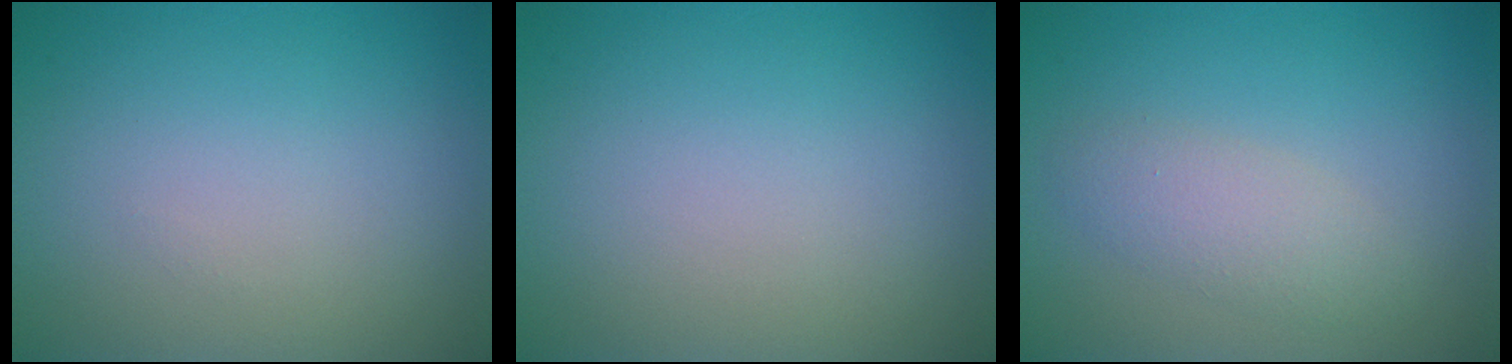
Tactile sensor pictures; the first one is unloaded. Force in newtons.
{"total": 0.0}
{"total": 2.4, "press": 2.4, "slide": 0.2}